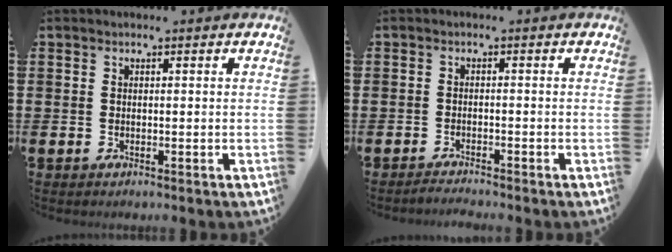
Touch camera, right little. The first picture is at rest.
{"total": 1.3, "force": [-1.3, -0.1, 0.1], "torque": [-0.003, 0.002, -0.025]}